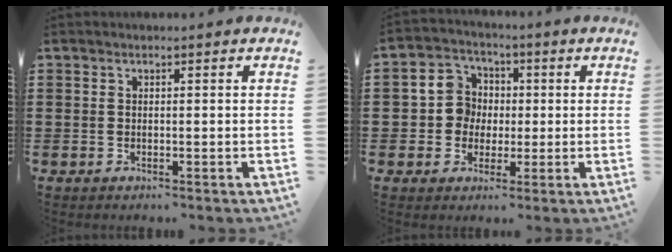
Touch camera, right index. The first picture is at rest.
{"total": 6.2, "force": [0.1, 6.0, 1.8], "torque": [-0.059, 0.020, 0.000]}